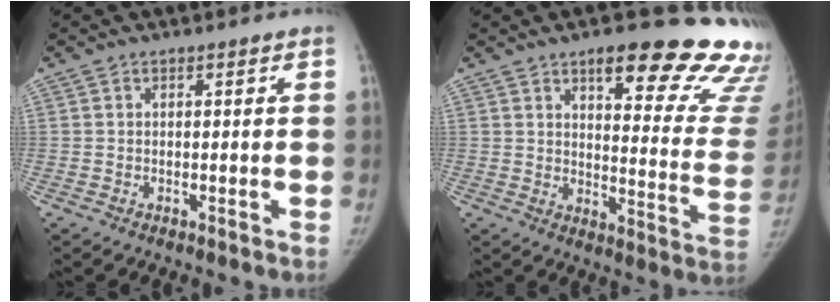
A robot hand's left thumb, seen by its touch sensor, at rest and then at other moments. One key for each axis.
{"total": 25.5, "fx": 18.0, "fy": 7.7, "fz": 16.4, "tx": -0.152, "ty": -0.097, "tz": 0.218}